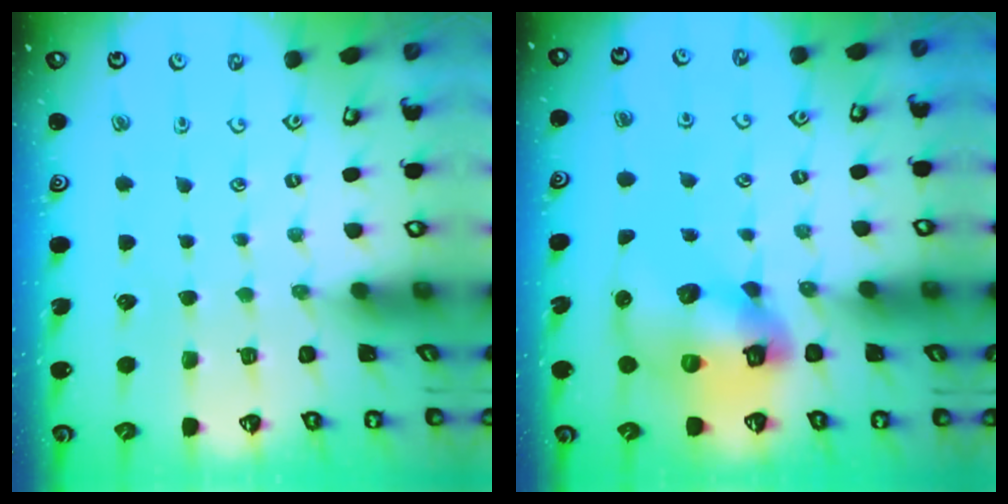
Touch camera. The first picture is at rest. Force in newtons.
{"total": 13.2, "press": 13.1, "slide": 1.8}